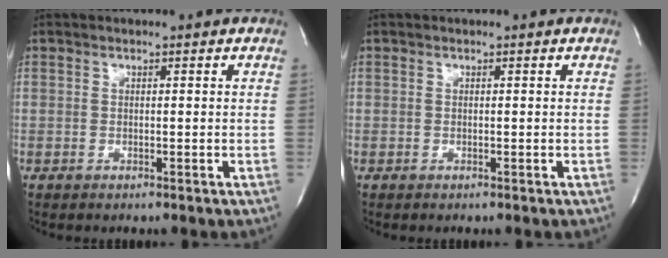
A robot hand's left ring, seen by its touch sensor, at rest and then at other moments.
{"total": 0.0}